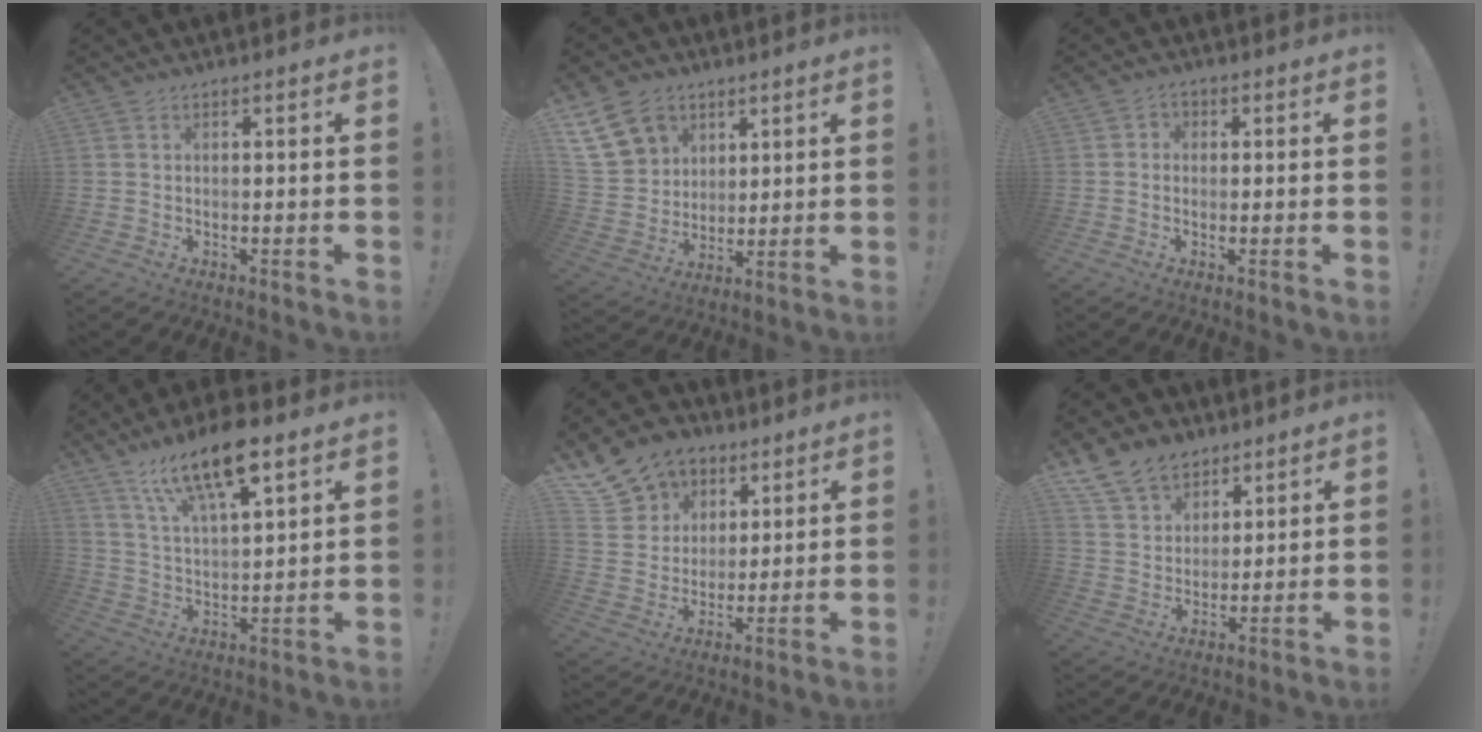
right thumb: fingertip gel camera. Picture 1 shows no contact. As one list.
[{"total": 14.6, "force": [7.7, 11.1, 5.6], "torque": [-0.090, -0.036, 0.159]}, {"total": 1.9, "force": [-0.7, 1.5, 1.0], "torque": [-0.020, 0.009, -0.012]}, {"total": 16.0, "force": [10.4, 5.2, 11.1], "torque": [-0.193, -0.053, 0.177]}, {"total": 14.1, "force": [8.5, 10.6, 3.8], "torque": [-0.060, -0.055, 0.174]}, {"total": 12.6, "force": [8.8, 8.3, 3.4], "torque": [-0.059, -0.060, 0.173]}]